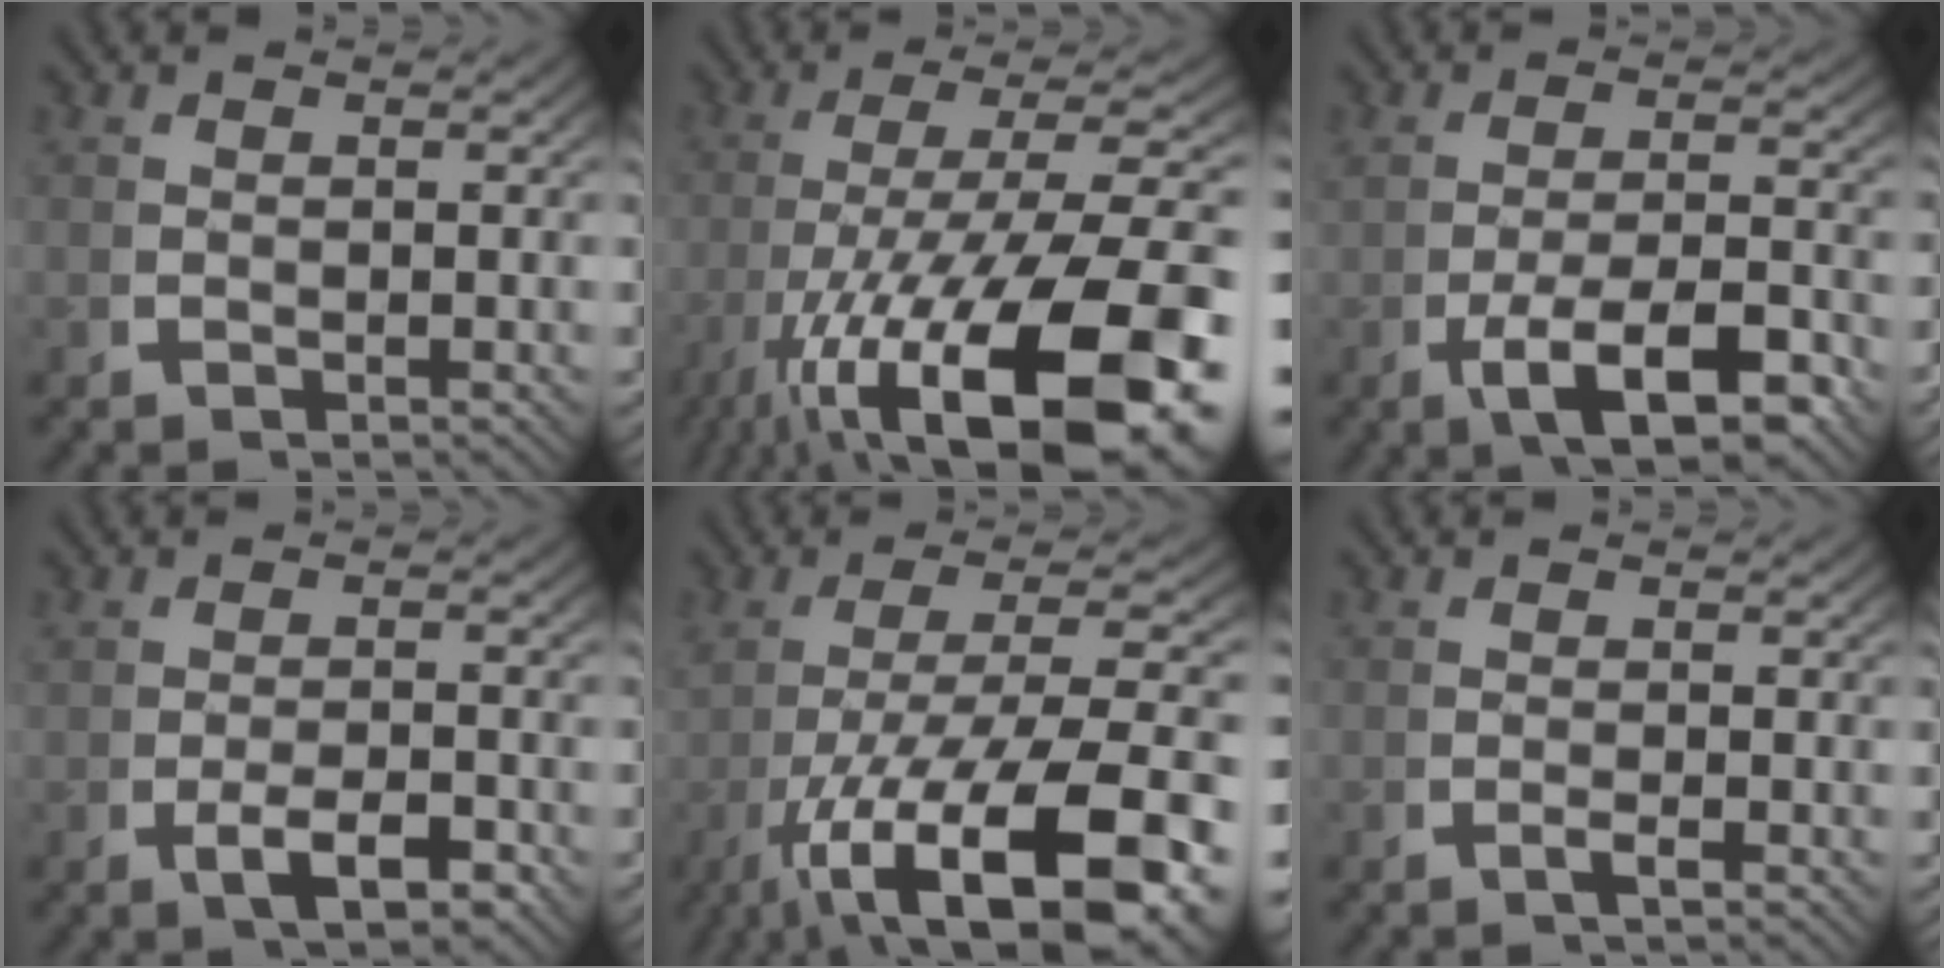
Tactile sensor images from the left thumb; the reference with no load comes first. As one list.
[{"total": 16.3, "force": [-5.4, 7.7, 13.3], "torque": [-0.258, -0.055, -0.045]}, {"total": 7.2, "force": [-2.3, 2.4, 6.4], "torque": [-0.117, -0.013, -0.021]}, {"total": 3.3, "force": [-0.9, 1.2, 3.0], "torque": [-0.049, 0.000, -0.013]}, {"total": 13.3, "force": [-4.0, 5.7, 11.3], "torque": [-0.217, -0.039, -0.029]}, {"total": 1.5, "force": [-0.4, -0.2, 1.4], "torque": [-0.018, 0.006, -0.011]}]